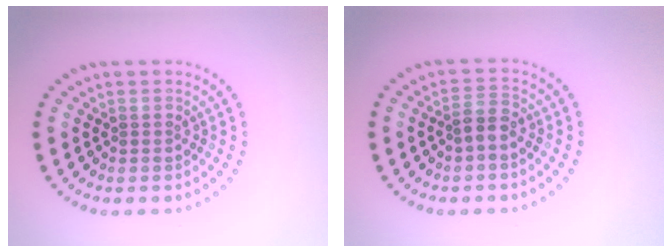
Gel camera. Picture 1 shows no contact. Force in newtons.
{"total": 1.8, "press": 1.6, "slide": 0.8}